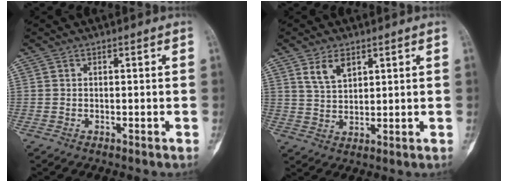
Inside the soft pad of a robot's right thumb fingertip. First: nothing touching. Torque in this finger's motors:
{"motor_torque": [-0.01, 0.02, 0.13, -0.12, 0.03]}